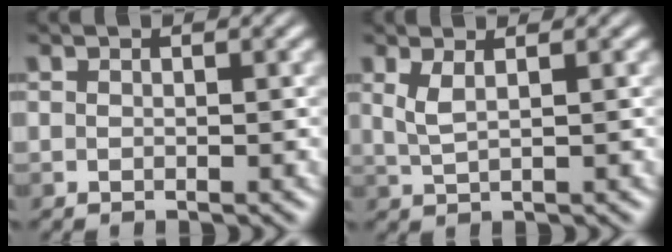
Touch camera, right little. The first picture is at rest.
{"total": 2.1, "force": [0.2, 0.6, 2.0], "torque": [-0.053, 0.000, 0.006]}